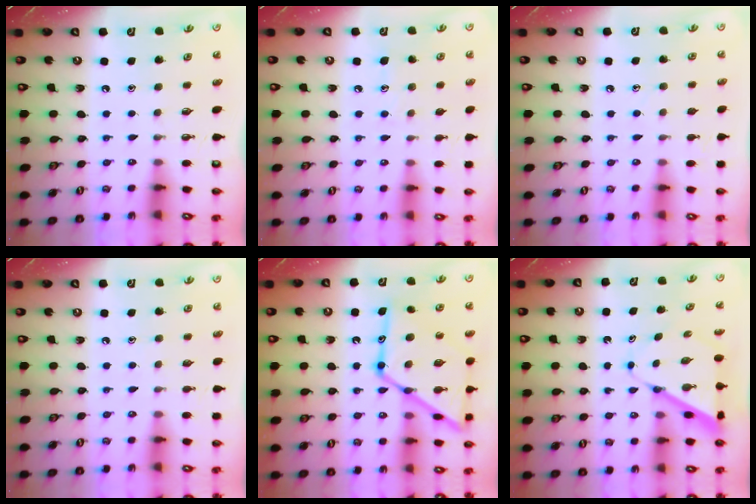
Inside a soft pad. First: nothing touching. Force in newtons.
{"total": 6.7, "press": 6.7, "slide": 0.1}
{"total": 5.0, "press": 4.9, "slide": 0.5}
{"total": 3.9, "press": 3.9, "slide": 0.4}
{"total": 21.3, "press": 21.2, "slide": 1.9}
{"total": 6.9, "press": 6.9, "slide": 0.7}